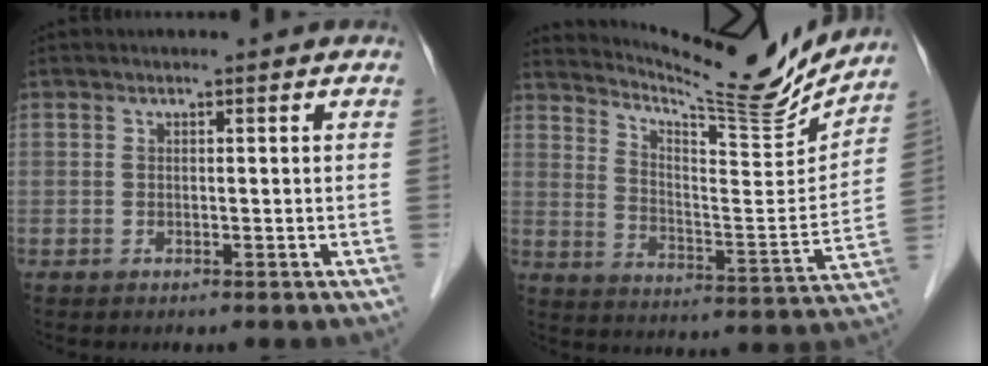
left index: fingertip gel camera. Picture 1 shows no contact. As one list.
[{"total": 16.4, "force": [15.9, -0.3, 4.1], "torque": [-0.084, -0.065, 0.233]}]